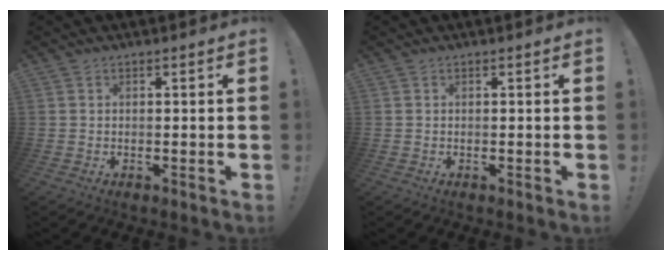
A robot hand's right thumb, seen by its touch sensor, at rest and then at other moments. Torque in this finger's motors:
{"motor_torque": [0.00, 0.00, 0.00, 0.00, 0.00]}